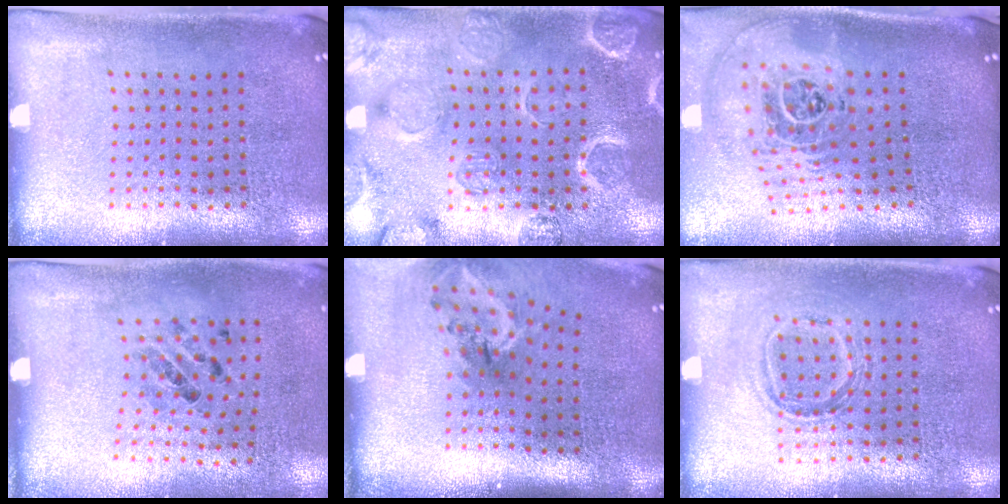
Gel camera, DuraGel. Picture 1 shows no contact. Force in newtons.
{"total": 2.7, "press": 2.7, "slide": 0.0}
{"total": 2.7, "press": 1.8, "slide": 2.0}
{"total": 1.1, "press": 0.7, "slide": 0.8}
{"total": 2.0, "press": 1.3, "slide": 1.5}
{"total": 1.1, "press": 0.9, "slide": 0.6}